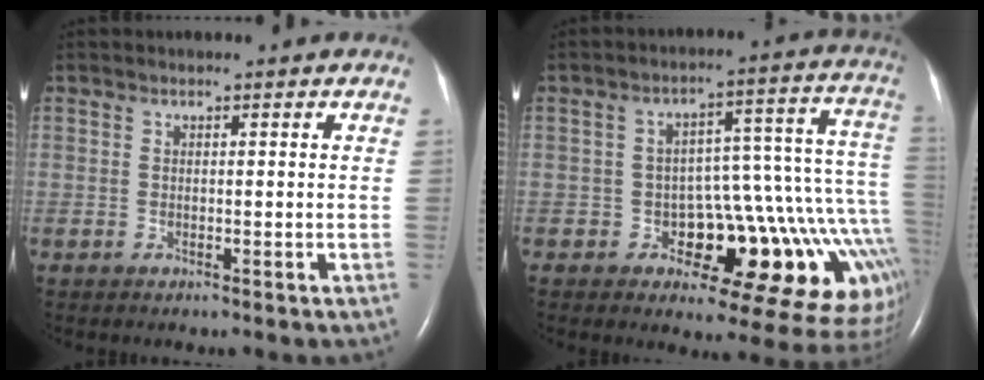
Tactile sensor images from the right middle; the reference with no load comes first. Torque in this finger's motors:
{"motor_torque": [1.00, -0.91, 0.27, 0.03]}